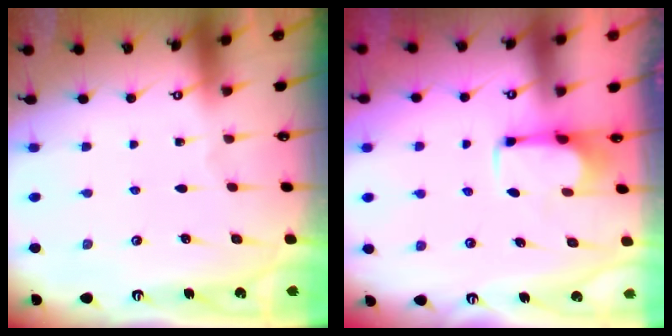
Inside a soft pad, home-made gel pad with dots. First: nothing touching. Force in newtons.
{"total": 2.8, "press": 2.7, "slide": 0.9}